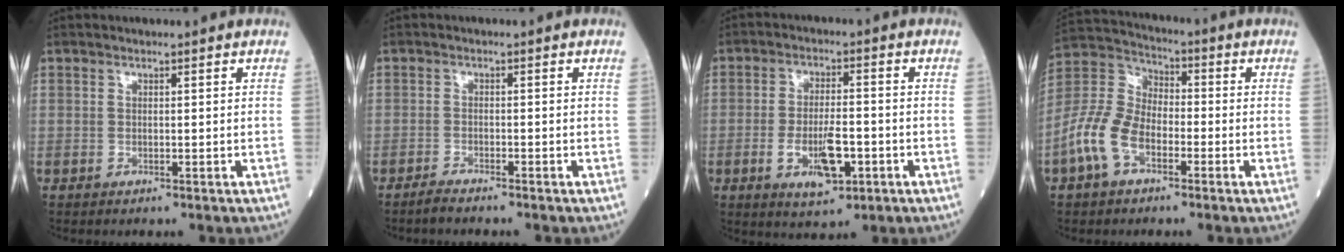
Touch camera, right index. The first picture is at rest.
{"total": 1.9, "force": [-1.8, 0.0, 0.6], "torque": [-0.020, -0.004, -0.032]}
{"total": 7.5, "force": [-2.5, 2.5, 6.6], "torque": [-0.121, -0.005, -0.036]}
{"total": 10.3, "force": [-4.4, 5.8, 7.2], "torque": [-0.180, 0.019, -0.093]}